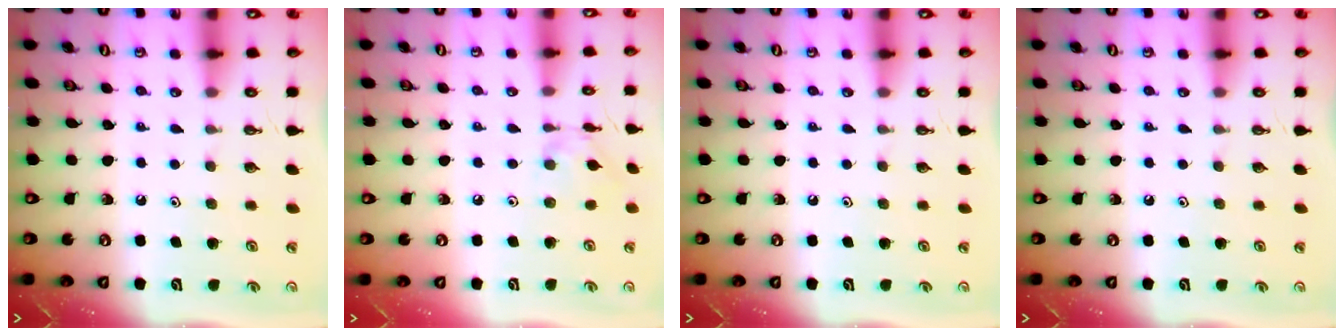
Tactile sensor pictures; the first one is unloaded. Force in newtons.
{"total": 2.7, "press": 2.7, "slide": 0.2}
{"total": 0.0}
{"total": 0.0}